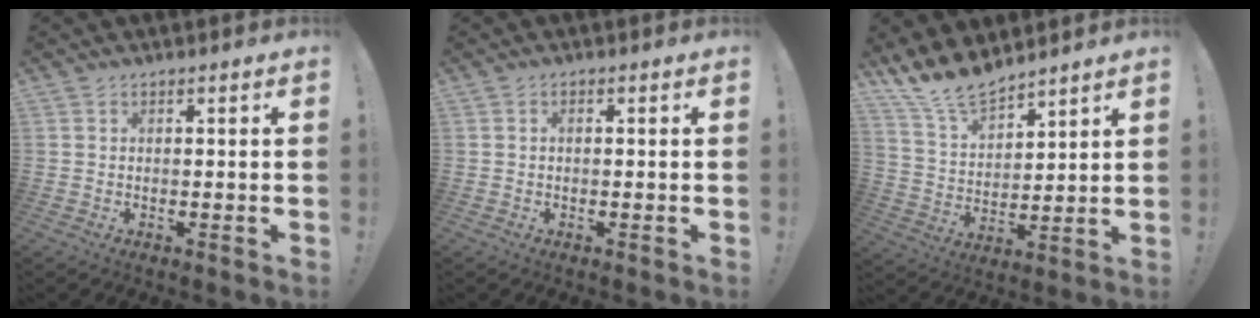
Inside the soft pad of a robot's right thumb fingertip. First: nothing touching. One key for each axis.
{"total": 0.7, "fx": -0.2, "fy": 0.3, "fz": 0.5, "tx": -0.016, "ty": 0.004, "tz": -0.003}
{"total": 12.6, "fx": 11.4, "fy": 3.9, "fz": 3.8, "tx": -0.102, "ty": -0.080, "tz": 0.217}